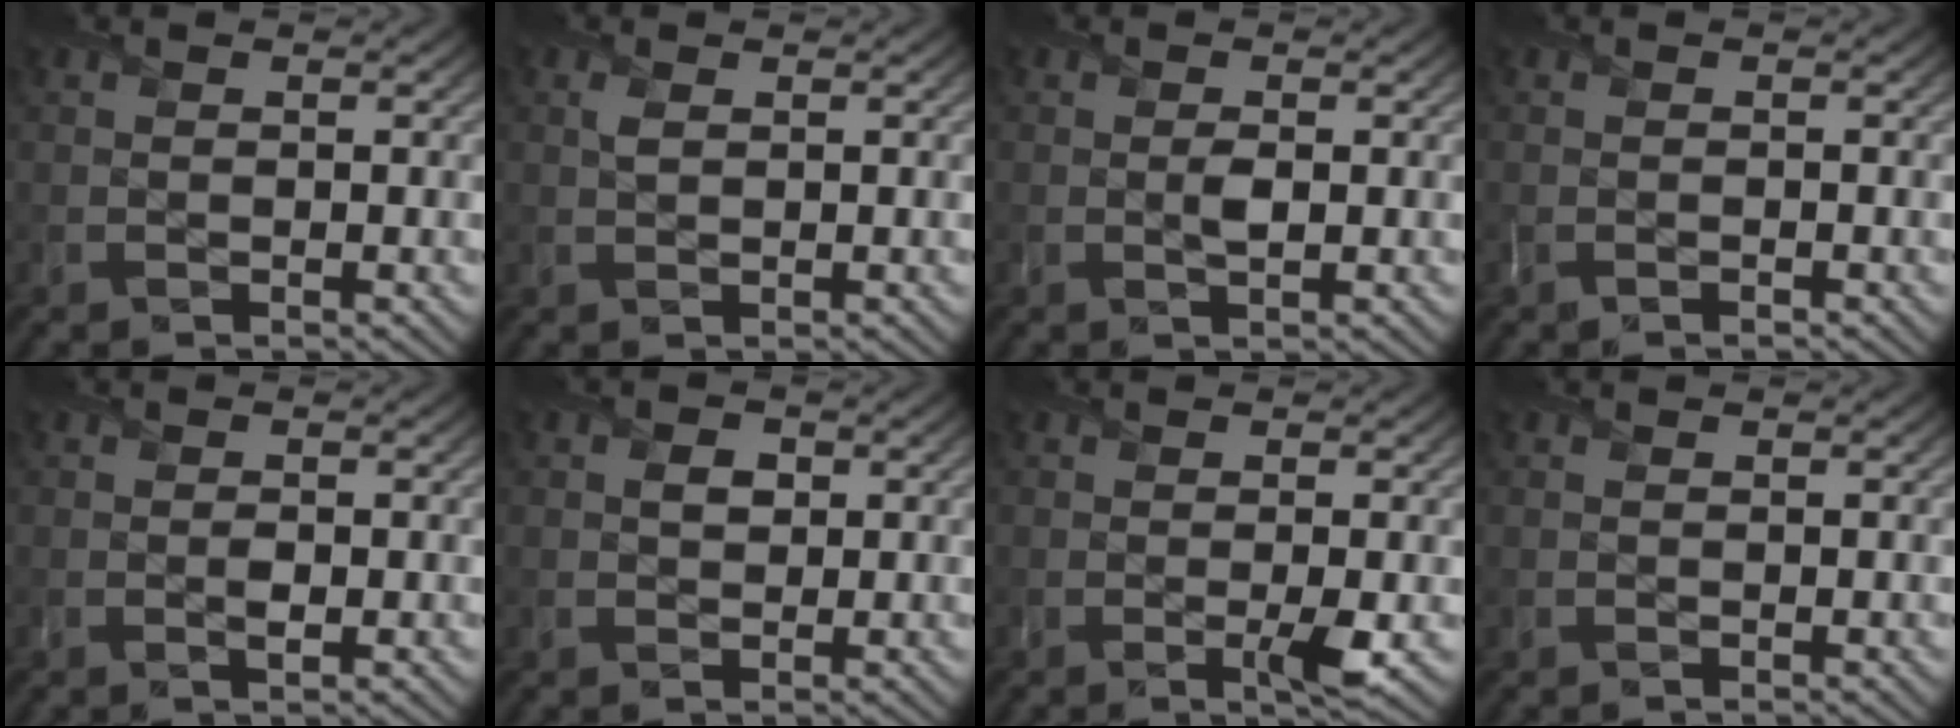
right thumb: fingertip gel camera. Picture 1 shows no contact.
{"total": 1.1, "force": [0.5, 0.5, 0.8], "torque": [-0.023, 0.002, 0.011]}
{"total": 1.1, "force": [0.1, 0.5, 1.0], "torque": [-0.021, -0.001, 0.000]}
{"total": 0.6, "force": [-0.6, 0.2, 0.1], "torque": [-0.004, -0.002, -0.013]}
{"total": 1.0, "force": [-0.1, 0.6, 0.7], "torque": [-0.012, -0.003, -0.003]}
{"total": 1.7, "force": [0.4, 1.4, 0.9], "torque": [-0.018, -0.003, 0.004]}
{"total": 2.0, "force": [-0.3, 0.3, 1.9], "torque": [-0.034, -0.004, -0.007]}
{"total": 0.0}